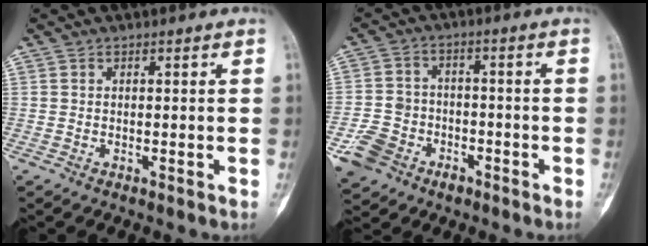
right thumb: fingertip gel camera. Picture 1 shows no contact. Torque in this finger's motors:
{"motor_torque": [2.64, 0.57, 1.44, -1.34, 0.21]}